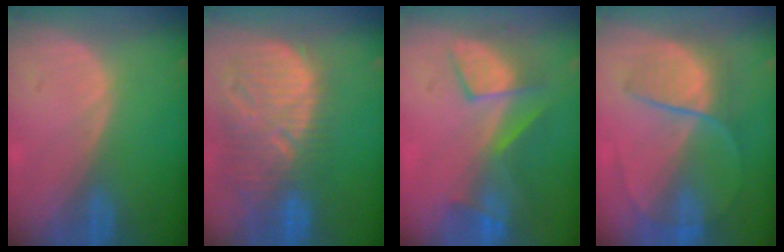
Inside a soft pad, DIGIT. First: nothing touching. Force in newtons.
{"total": 13.1, "press": 11.4, "slide": 6.5}
{"total": 7.7, "press": 7.4, "slide": 2.2}
{"total": 7.0, "press": 6.6, "slide": 2.2}